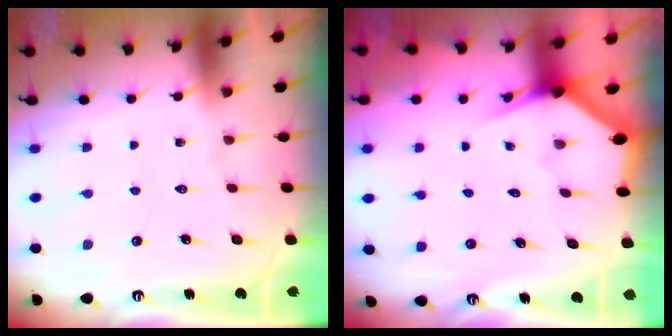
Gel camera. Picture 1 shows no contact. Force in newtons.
{"total": 2.6, "press": 2.6, "slide": 0.0}